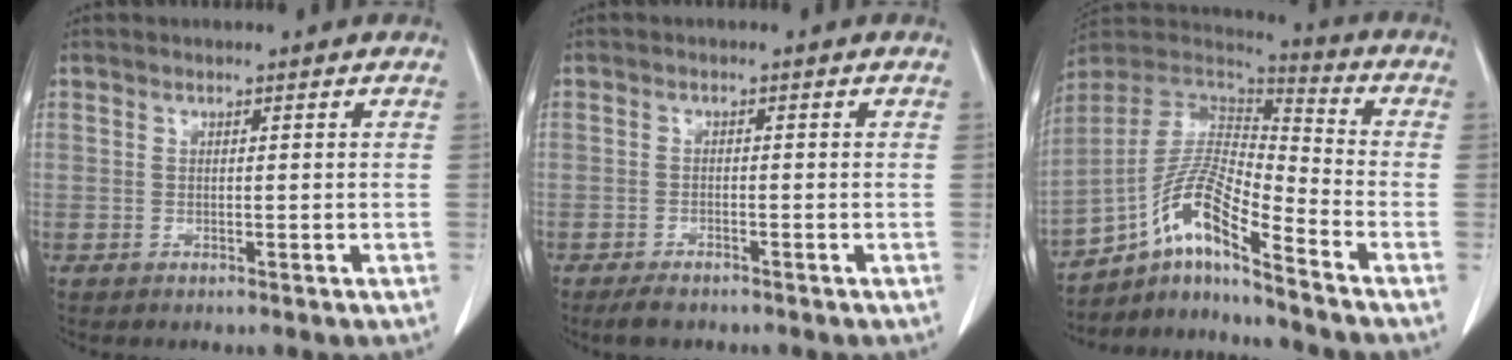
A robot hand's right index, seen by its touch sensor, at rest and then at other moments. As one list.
[{"total": 2.9, "force": [-2.4, 0.9, 1.4], "torque": [-0.026, -0.003, -0.037]}, {"total": 13.8, "force": [-8.6, 1.6, 10.6], "torque": [-0.212, 0.014, -0.158]}]